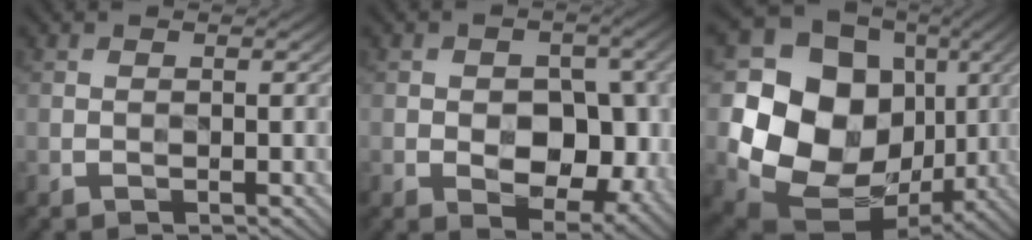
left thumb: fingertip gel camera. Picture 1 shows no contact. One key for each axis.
{"total": 10.6, "fx": -2.1, "fy": 6.6, "fz": 8.0, "tx": -0.101, "ty": -0.007, "tz": -0.030}
{"total": 16.5, "fx": 0.6, "fy": 14.1, "fz": 8.5, "tx": -0.186, "ty": -0.024, "tz": 0.017}